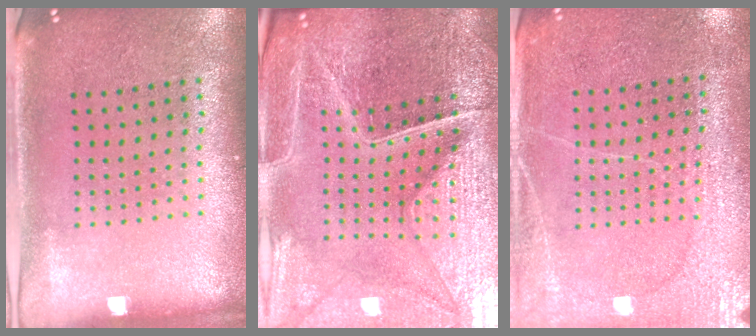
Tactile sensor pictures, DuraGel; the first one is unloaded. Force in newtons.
{"total": 5.4, "press": 5.1, "slide": 1.8}
{"total": 2.8, "press": 2.7, "slide": 0.7}